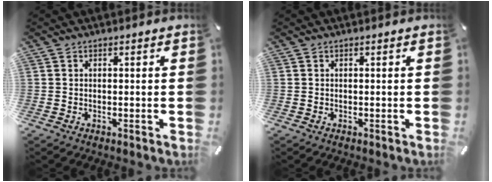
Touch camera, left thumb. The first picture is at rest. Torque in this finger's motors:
{"motor_torque": [-0.04, -0.02, 0.01, 0.02, 0.00]}